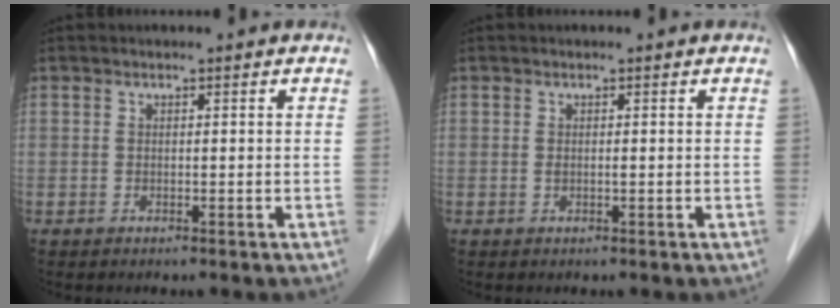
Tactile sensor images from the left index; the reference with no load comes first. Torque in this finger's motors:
{"motor_torque": [0.06, 0.04, 0.00, 0.02]}